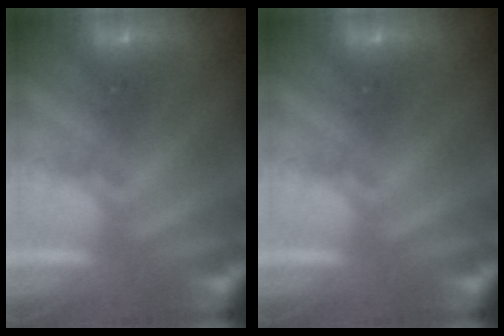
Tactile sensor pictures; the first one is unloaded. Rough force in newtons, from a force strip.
{"total": 0.0}